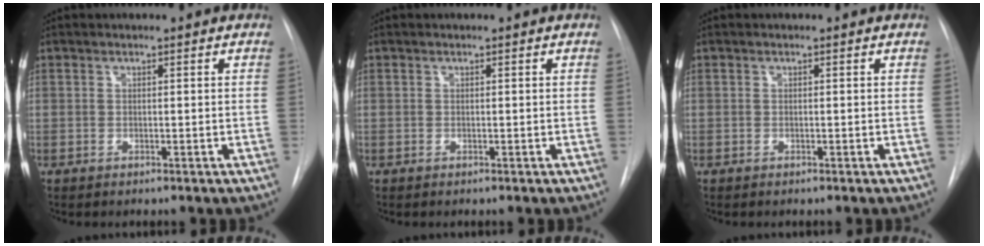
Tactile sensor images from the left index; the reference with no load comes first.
{"total": 0.0}
{"total": 0.0}